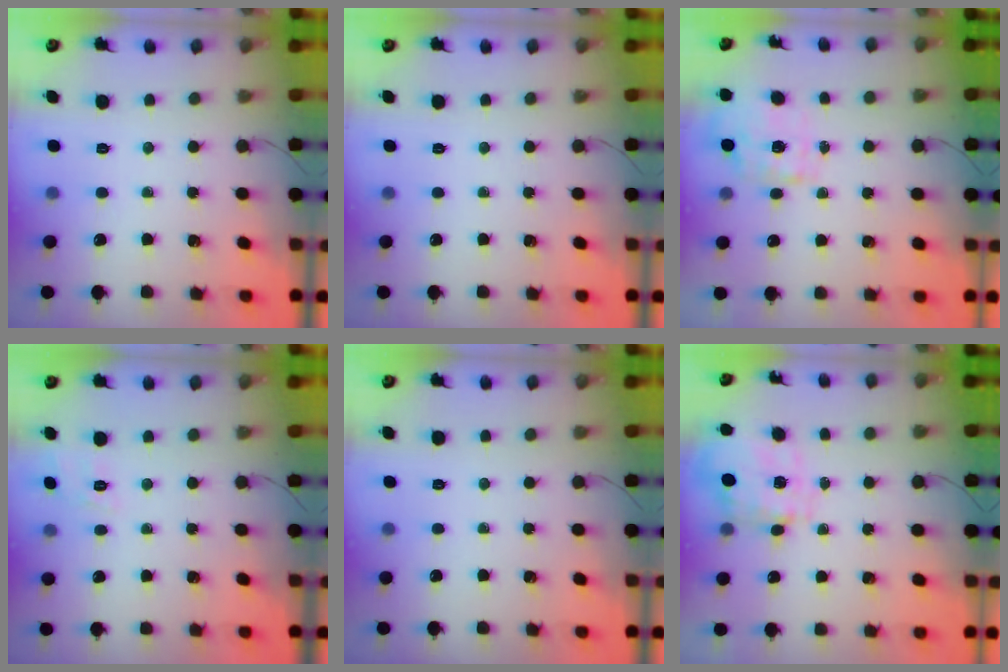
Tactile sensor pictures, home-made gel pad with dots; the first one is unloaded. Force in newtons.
{"total": 0.0}
{"total": 1.8, "press": 1.7, "slide": 0.5}
{"total": 3.4, "press": 2.9, "slide": 1.7}
{"total": 0.0}
{"total": 3.4, "press": 3.2, "slide": 1.1}